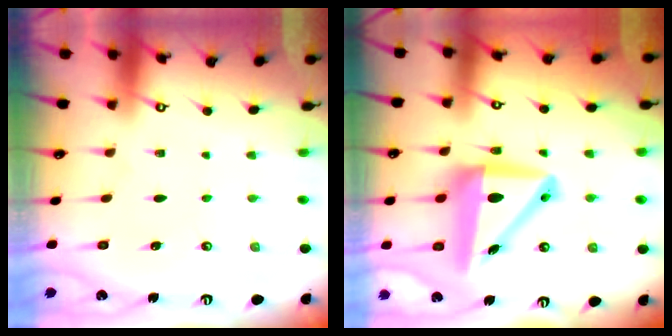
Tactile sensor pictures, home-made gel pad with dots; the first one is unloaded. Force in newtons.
{"total": 12.2, "press": 11.9, "slide": 2.4}